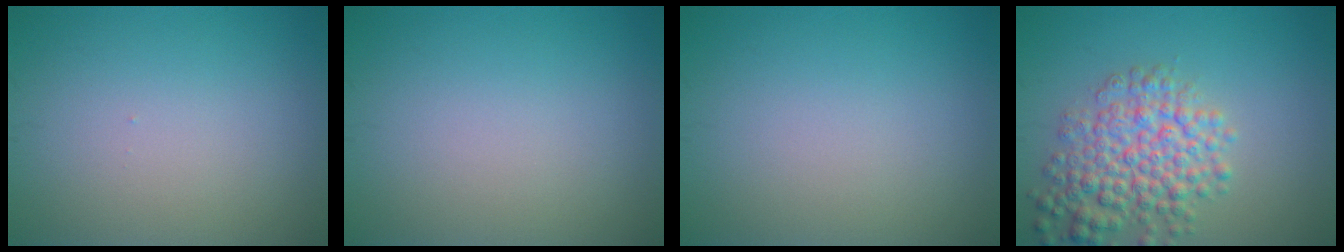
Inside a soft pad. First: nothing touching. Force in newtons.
{"total": 0.0}
{"total": 0.0}
{"total": 6.0, "press": 6.0, "slide": 0.2}